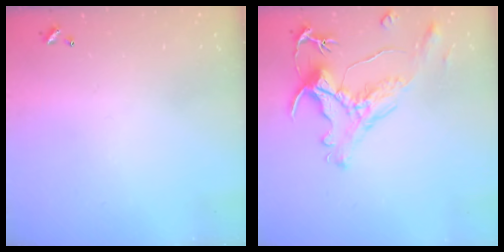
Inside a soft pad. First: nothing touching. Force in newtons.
{"total": 2.8, "press": 2.5, "slide": 1.3}